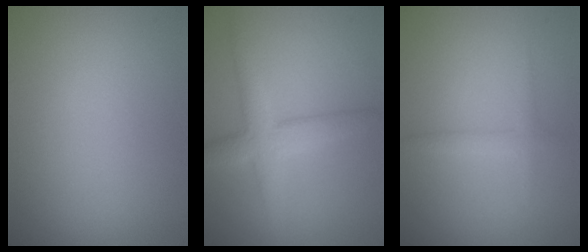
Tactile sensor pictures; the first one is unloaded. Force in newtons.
{"total": 4.1, "press": 4.1, "slide": 0.1}
{"total": 1.3, "press": 1.3, "slide": 0.1}